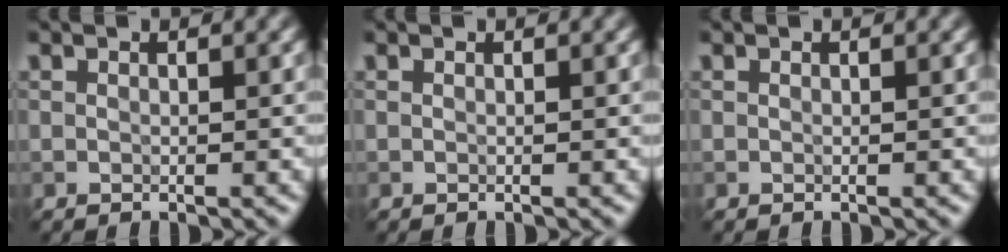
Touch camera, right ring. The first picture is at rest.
{"total": 0.0}
{"total": 0.0}